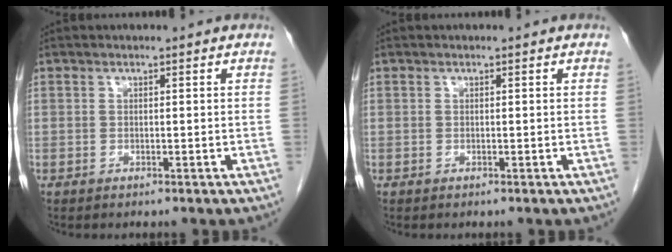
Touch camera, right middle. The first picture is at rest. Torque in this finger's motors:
{"motor_torque": [0.00, 0.00, 0.06, 0.00]}